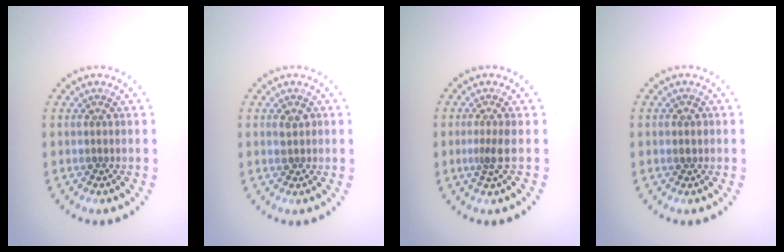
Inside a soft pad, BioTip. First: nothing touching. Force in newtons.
{"total": 1.5, "press": 1.5, "slide": 0.2}
{"total": 1.8, "press": 1.2, "slide": 1.3}
{"total": 1.0, "press": 1.0, "slide": 0.2}